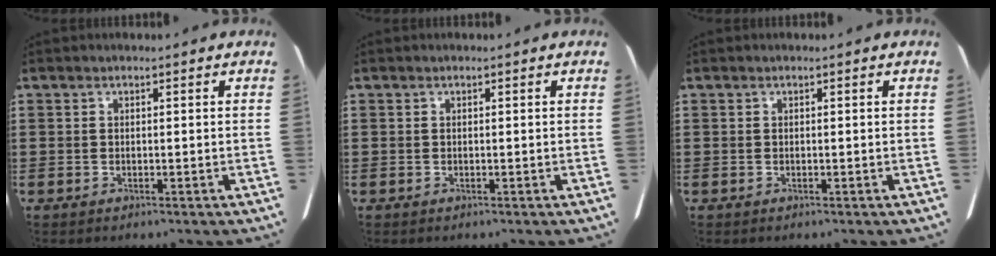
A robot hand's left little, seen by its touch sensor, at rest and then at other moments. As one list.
[{"total": 0.0}, {"total": 0.0}]